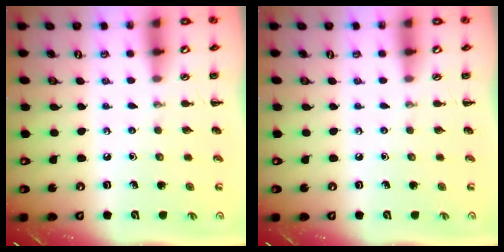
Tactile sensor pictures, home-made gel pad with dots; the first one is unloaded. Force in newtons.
{"total": 0.0}